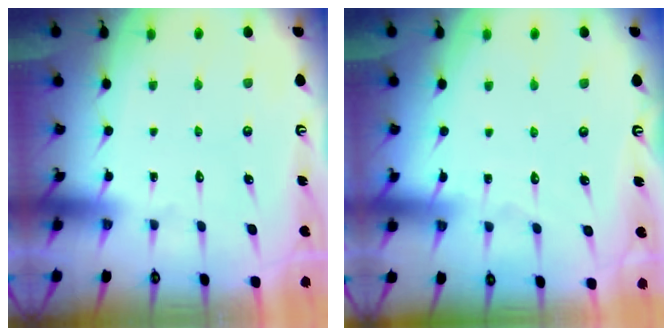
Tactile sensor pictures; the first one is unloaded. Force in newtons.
{"total": 3.6, "press": 3.5, "slide": 0.4}